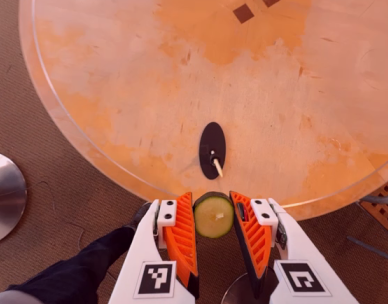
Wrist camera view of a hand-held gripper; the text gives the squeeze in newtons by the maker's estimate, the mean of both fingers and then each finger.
{"total": 8.0, "left": 7.9, "right": 8.1}